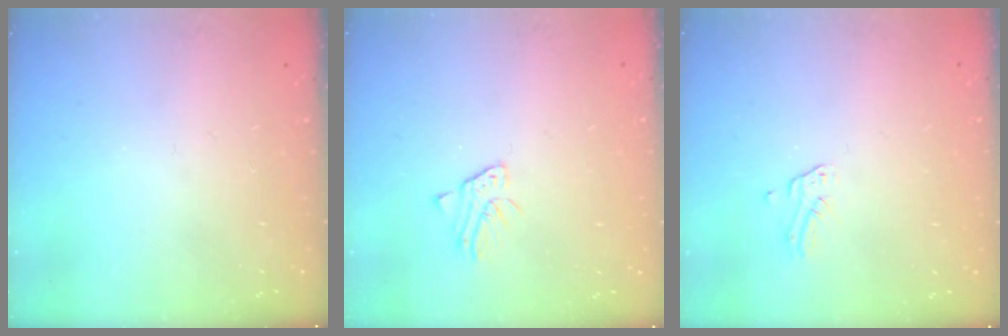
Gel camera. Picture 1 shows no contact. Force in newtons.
{"total": 1.6, "press": 1.6, "slide": 0.2}
{"total": 1.4, "press": 1.4, "slide": 0.1}